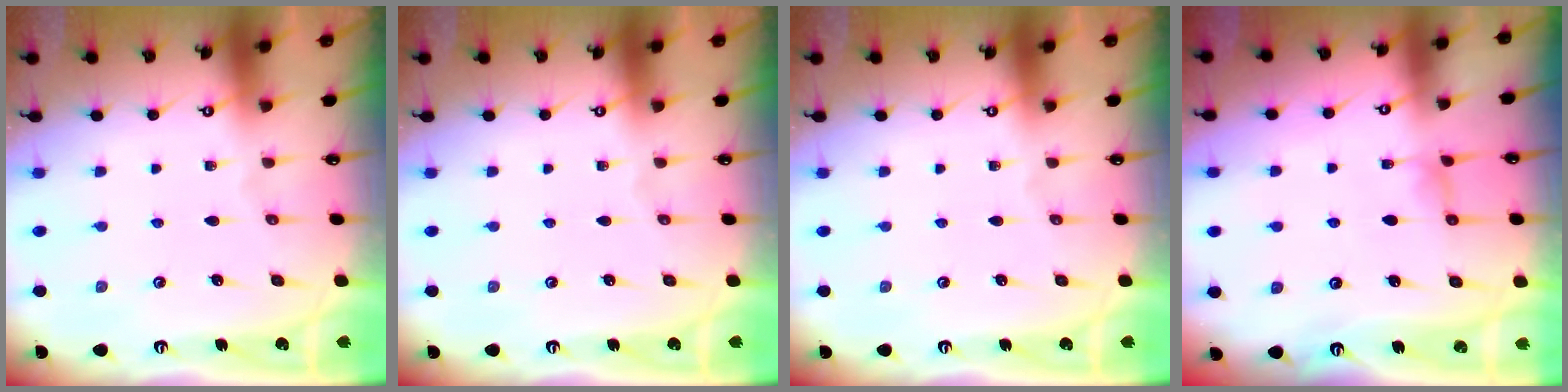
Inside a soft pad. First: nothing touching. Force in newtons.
{"total": 0.0}
{"total": 0.0}
{"total": 0.0}